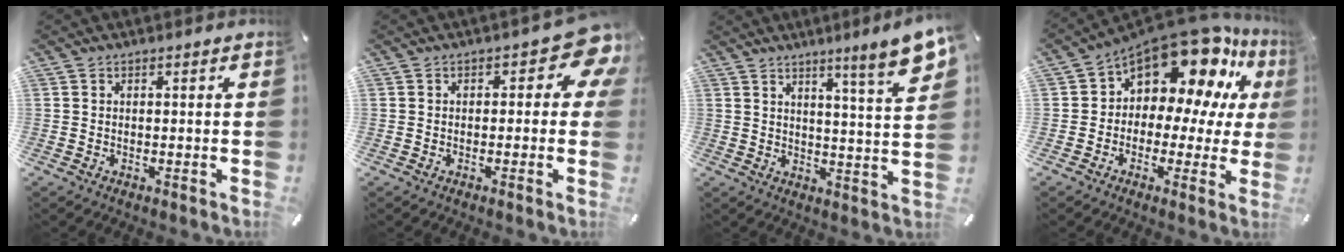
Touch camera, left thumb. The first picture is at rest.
{"total": 7.6, "force": [2.2, 3.8, 6.2], "torque": [-0.078, -0.012, 0.034]}
{"total": 10.6, "force": [7.0, 0.3, 7.9], "torque": [-0.117, -0.051, 0.110]}
{"total": 15.7, "force": [10.3, 8.0, 8.8], "torque": [-0.141, -0.092, 0.177]}